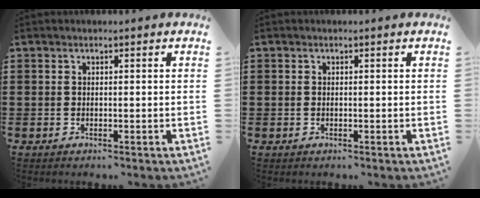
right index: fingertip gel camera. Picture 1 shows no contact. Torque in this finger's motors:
{"motor_torque": [0.20, 0.30, -0.02, -0.06]}